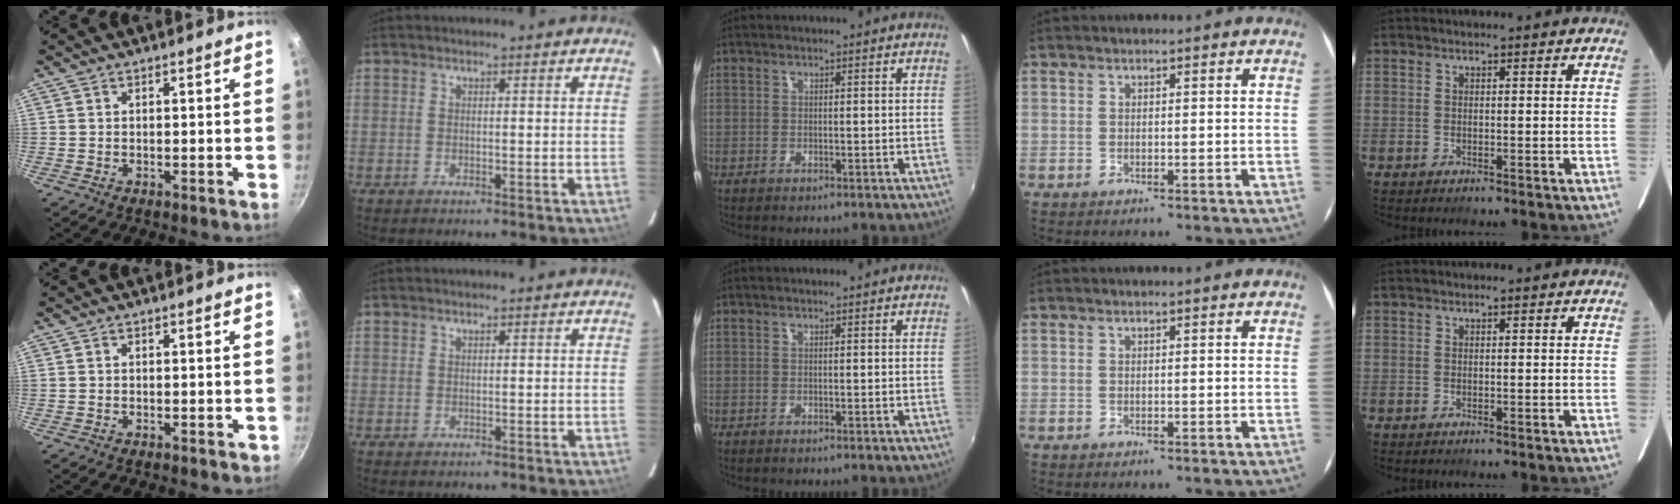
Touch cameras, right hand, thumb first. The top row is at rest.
{"thumb": {"total": 0.7, "force": [-0.3, 0.4, 0.4], "torque": [-0.003, 0.002, -0.005]}}